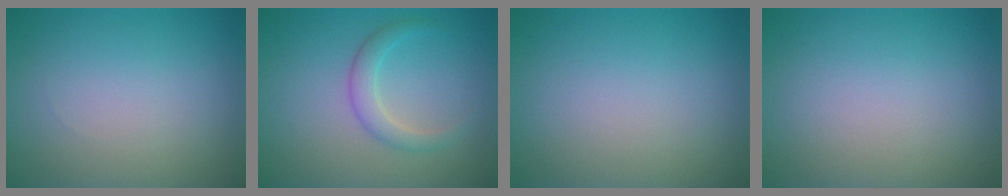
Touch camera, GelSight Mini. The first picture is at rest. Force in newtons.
{"total": 2.1, "press": 2.1, "slide": 0.1}
{"total": 0.0}
{"total": 0.0}